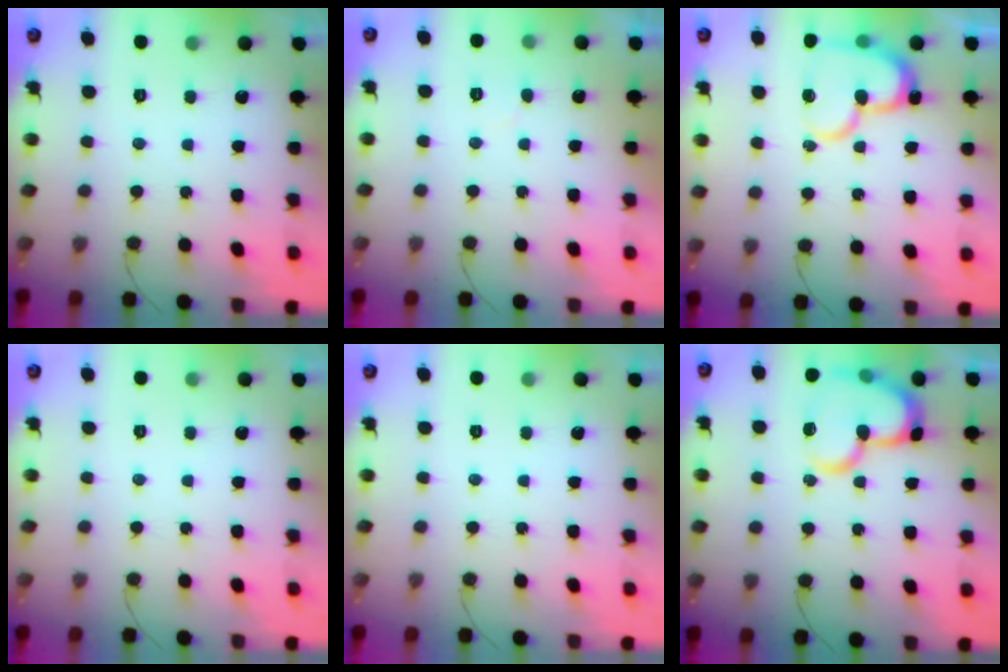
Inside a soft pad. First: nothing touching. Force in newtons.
{"total": 3.5, "press": 3.5, "slide": 0.4}
{"total": 15.6, "press": 15.5, "slide": 1.2}
{"total": 0.0}
{"total": 0.0}
{"total": 17.6, "press": 17.6, "slide": 1.3}